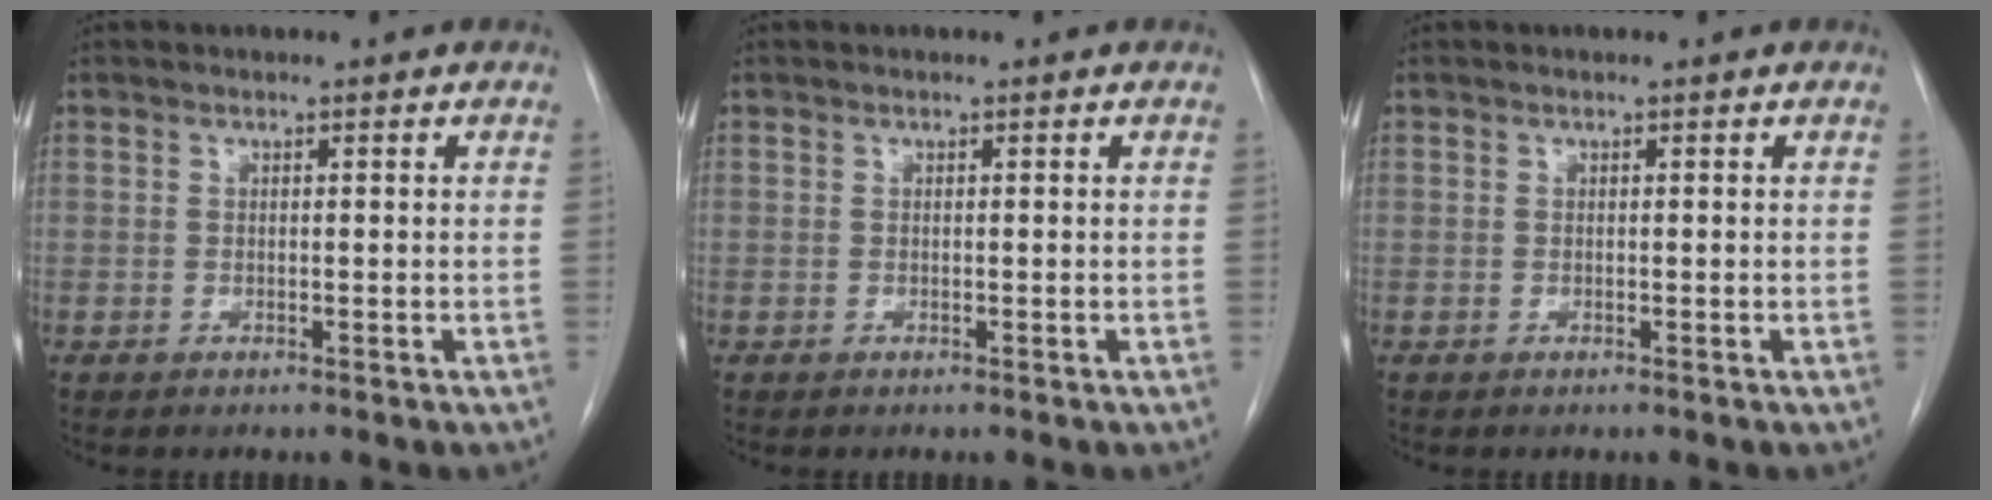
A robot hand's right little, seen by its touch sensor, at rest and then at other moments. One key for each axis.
{"total": 0.0}
{"total": 0.0}